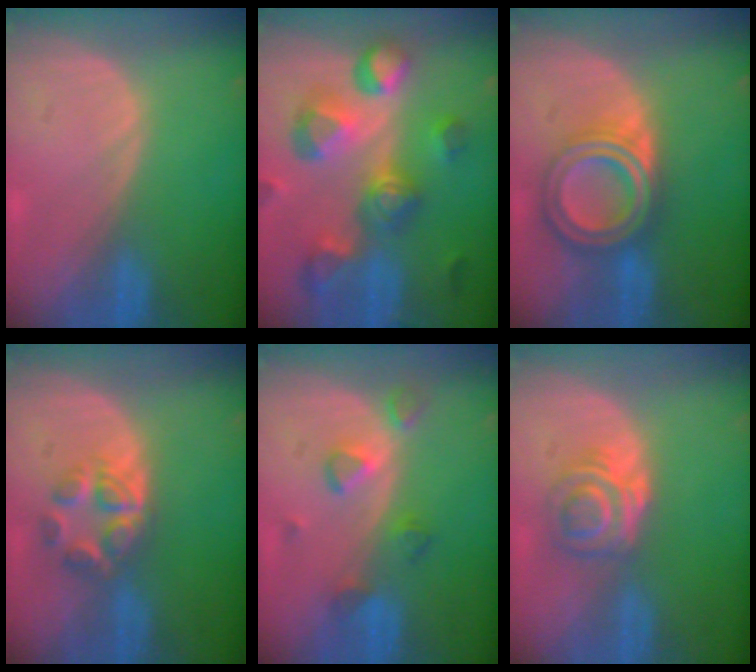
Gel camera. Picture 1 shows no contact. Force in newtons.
{"total": 11.3, "press": 10.1, "slide": 5.1}
{"total": 7.9, "press": 7.9, "slide": 0.5}
{"total": 5.6, "press": 5.3, "slide": 1.7}
{"total": 4.4, "press": 4.3, "slide": 0.7}
{"total": 6.2, "press": 5.1, "slide": 3.6}